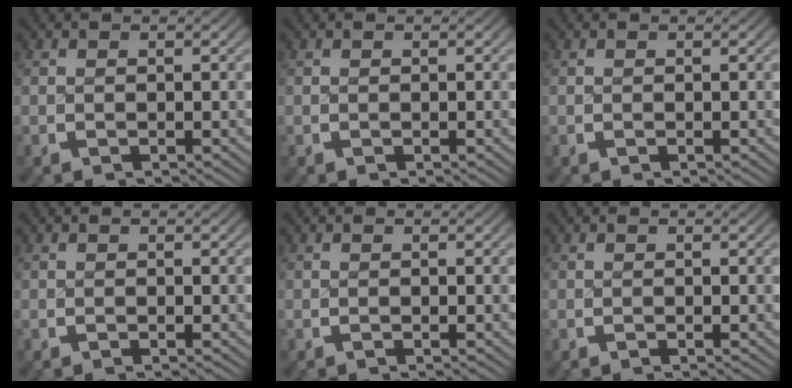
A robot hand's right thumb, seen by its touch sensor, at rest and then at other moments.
{"total": 0.0}
{"total": 0.0}
{"total": 0.0}
{"total": 0.0}
{"total": 0.0}